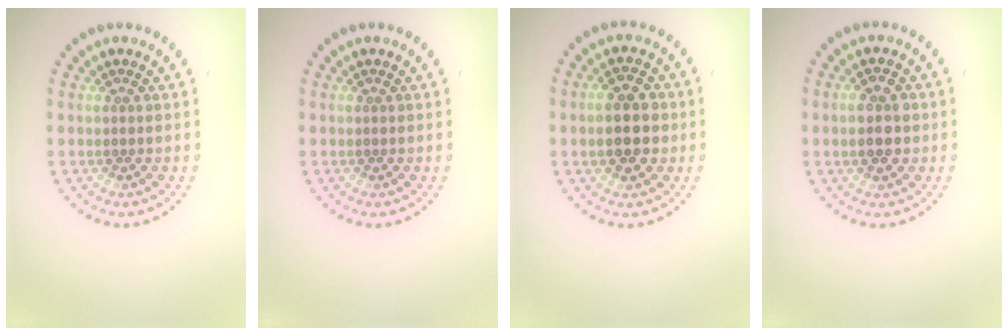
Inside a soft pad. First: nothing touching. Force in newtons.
{"total": 0.0}
{"total": 4.4, "press": 4.4, "slide": 0.3}
{"total": 2.8, "press": 2.8, "slide": 0.1}